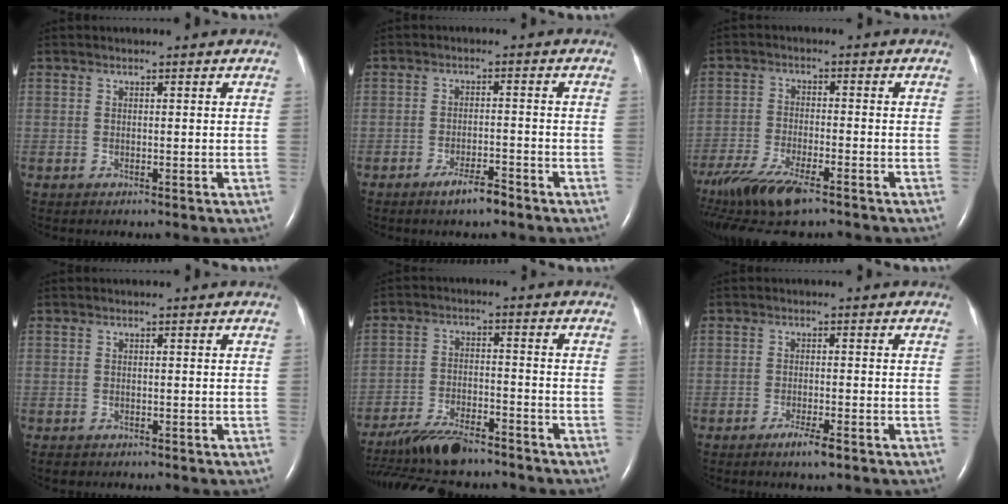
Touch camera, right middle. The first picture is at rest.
{"total": 3.8, "force": [-2.9, 0.6, 2.4], "torque": [-0.045, -0.002, -0.050]}
{"total": 13.2, "force": [-9.9, 2.8, 8.3], "torque": [-0.167, -0.033, -0.172]}
{"total": 1.0, "force": [-0.8, 0.5, 0.2], "torque": [-0.006, -0.001, -0.011]}
{"total": 12.5, "force": [-10.8, 2.7, 5.6], "torque": [-0.109, -0.014, -0.183]}
{"total": 2.9, "force": [-1.9, 0.1, 2.1], "torque": [-0.041, -0.005, -0.034]}